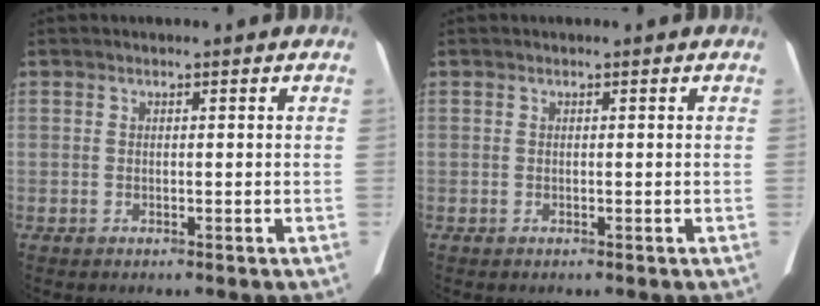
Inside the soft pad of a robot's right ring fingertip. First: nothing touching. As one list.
[{"total": 0.0}]